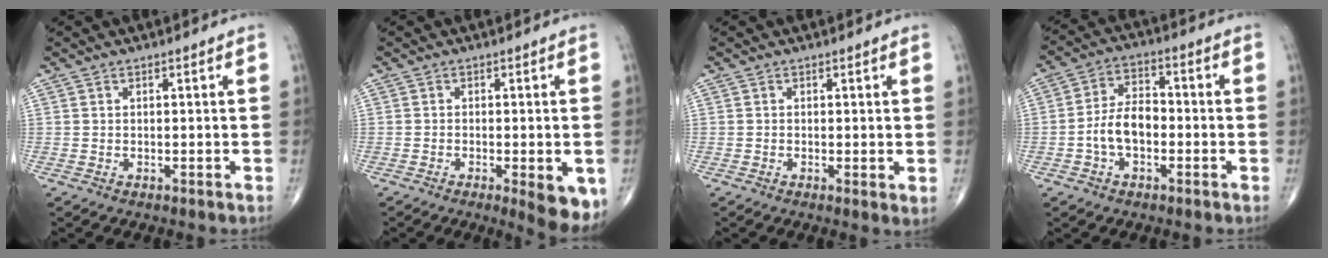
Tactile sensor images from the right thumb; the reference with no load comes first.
{"total": 7.5, "force": [-2.7, 2.1, 6.6], "torque": [-0.075, -0.010, -0.036]}
{"total": 1.8, "force": [0.0, 0.5, 1.7], "torque": [-0.031, -0.008, -0.006]}
{"total": 8.2, "force": [-2.0, 5.0, 6.1], "torque": [-0.107, 0.030, -0.045]}